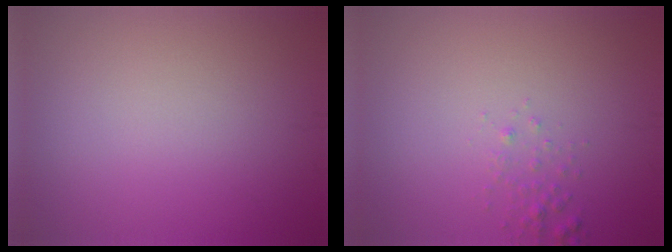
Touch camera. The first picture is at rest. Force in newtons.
{"total": 0.9, "press": 0.9, "slide": 0.1}